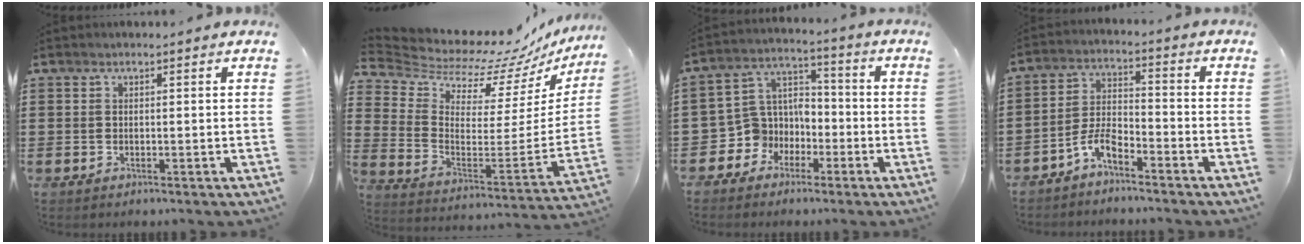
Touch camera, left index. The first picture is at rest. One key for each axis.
{"total": 7.0, "fx": 6.8, "fy": 1.4, "fz": 1.3, "tx": -0.061, "ty": -0.074, "tz": 0.107}
{"total": 6.7, "fx": -2.5, "fy": 6.0, "fz": 1.2, "tx": -0.064, "ty": -0.004, "tz": -0.055}
{"total": 5.4, "fx": -4.2, "fy": 1.6, "fz": 3.0, "tx": -0.073, "ty": 0.005, "tz": -0.086}